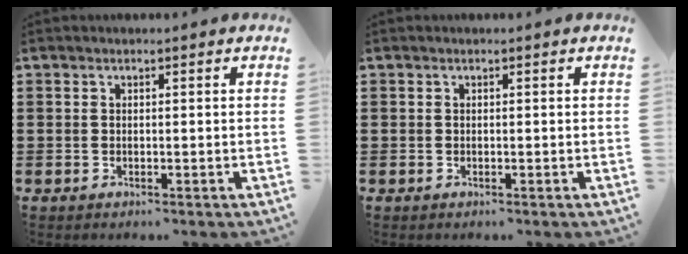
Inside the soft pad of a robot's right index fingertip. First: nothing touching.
{"total": 0.0}